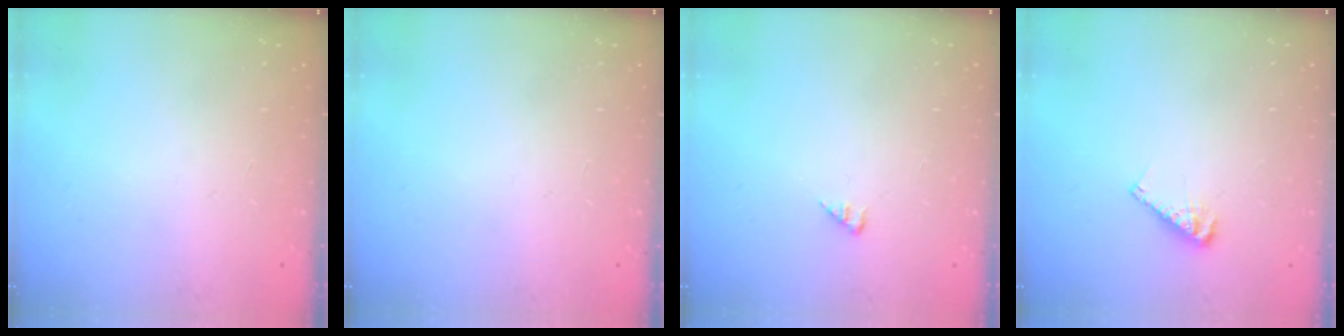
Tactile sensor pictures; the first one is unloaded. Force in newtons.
{"total": 0.0}
{"total": 1.0, "press": 1.0, "slide": 0.2}
{"total": 6.3, "press": 6.3, "slide": 0.6}